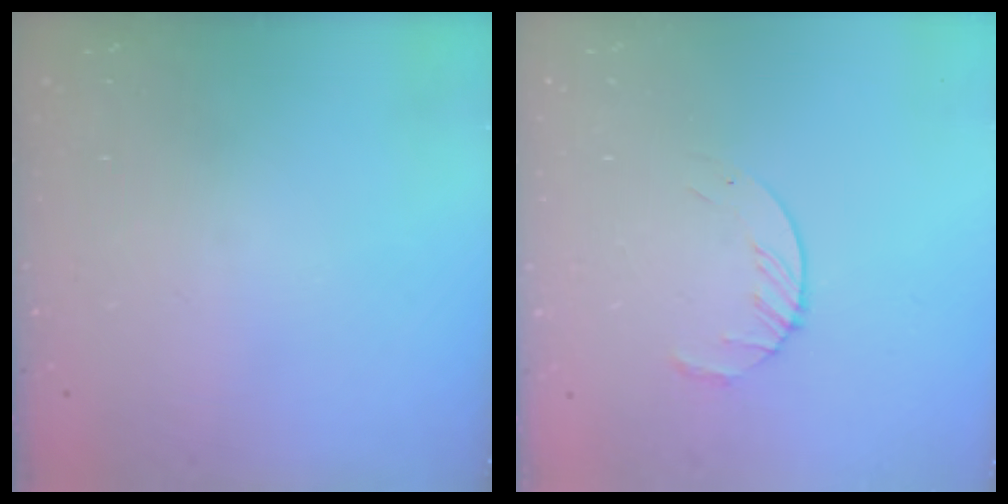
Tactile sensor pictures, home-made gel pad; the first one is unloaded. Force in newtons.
{"total": 3.8, "press": 3.8, "slide": 0.4}